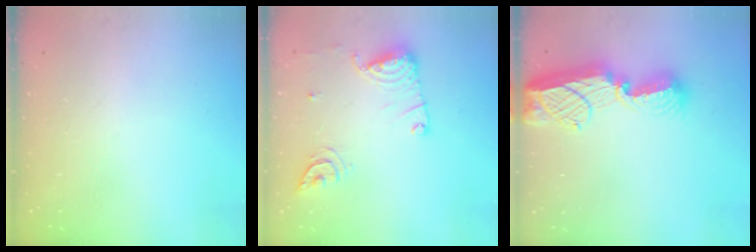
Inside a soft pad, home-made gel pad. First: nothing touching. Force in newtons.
{"total": 12.2, "press": 12.2, "slide": 1.2}
{"total": 14.7, "press": 14.7, "slide": 1.1}